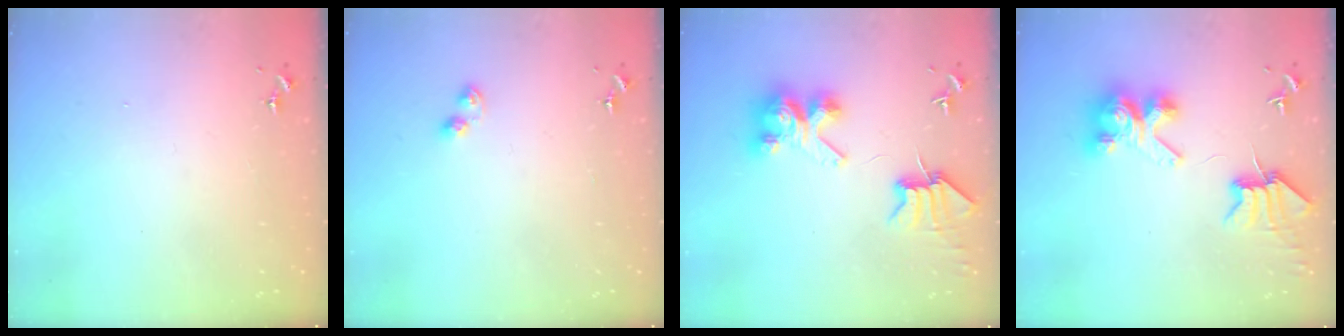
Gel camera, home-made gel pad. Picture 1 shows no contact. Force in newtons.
{"total": 3.7, "press": 3.7, "slide": 0.4}
{"total": 8.7, "press": 8.6, "slide": 1.2}
{"total": 9.1, "press": 9.1, "slide": 1.2}